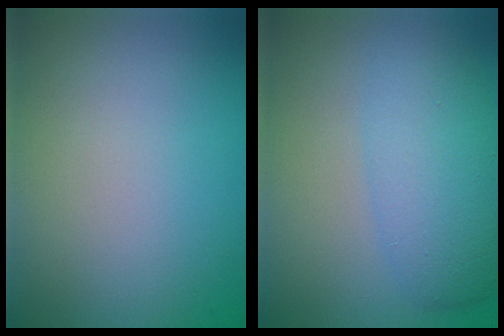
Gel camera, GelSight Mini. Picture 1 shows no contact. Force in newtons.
{"total": 4.9, "press": 4.9, "slide": 0.1}